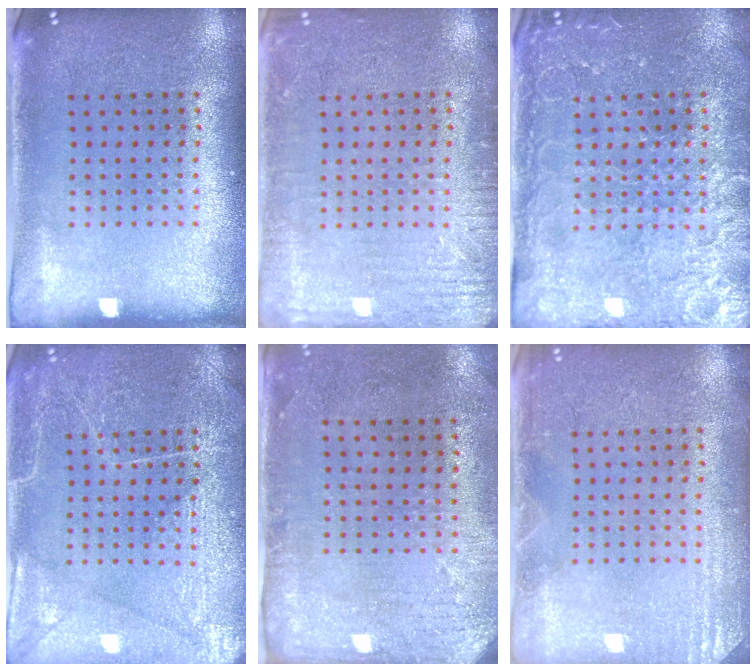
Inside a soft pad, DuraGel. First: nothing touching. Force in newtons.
{"total": 3.0, "press": 3.0, "slide": 0.3}
{"total": 3.9, "press": 3.8, "slide": 1.0}
{"total": 5.0, "press": 4.9, "slide": 0.5}
{"total": 3.0, "press": 2.4, "slide": 1.8}
{"total": 2.6, "press": 2.5, "slide": 0.4}